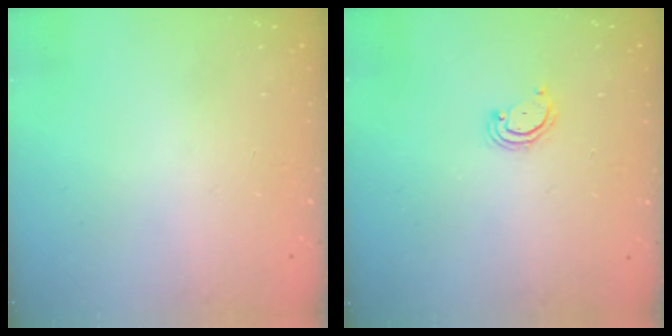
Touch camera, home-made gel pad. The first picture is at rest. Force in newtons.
{"total": 3.3, "press": 3.3, "slide": 0.5}